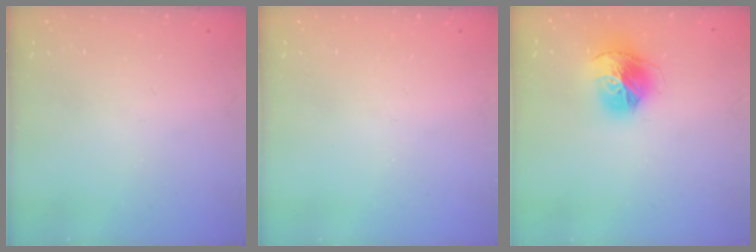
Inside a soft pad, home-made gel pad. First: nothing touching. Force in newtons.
{"total": 0.0}
{"total": 15.6, "press": 15.5, "slide": 1.6}